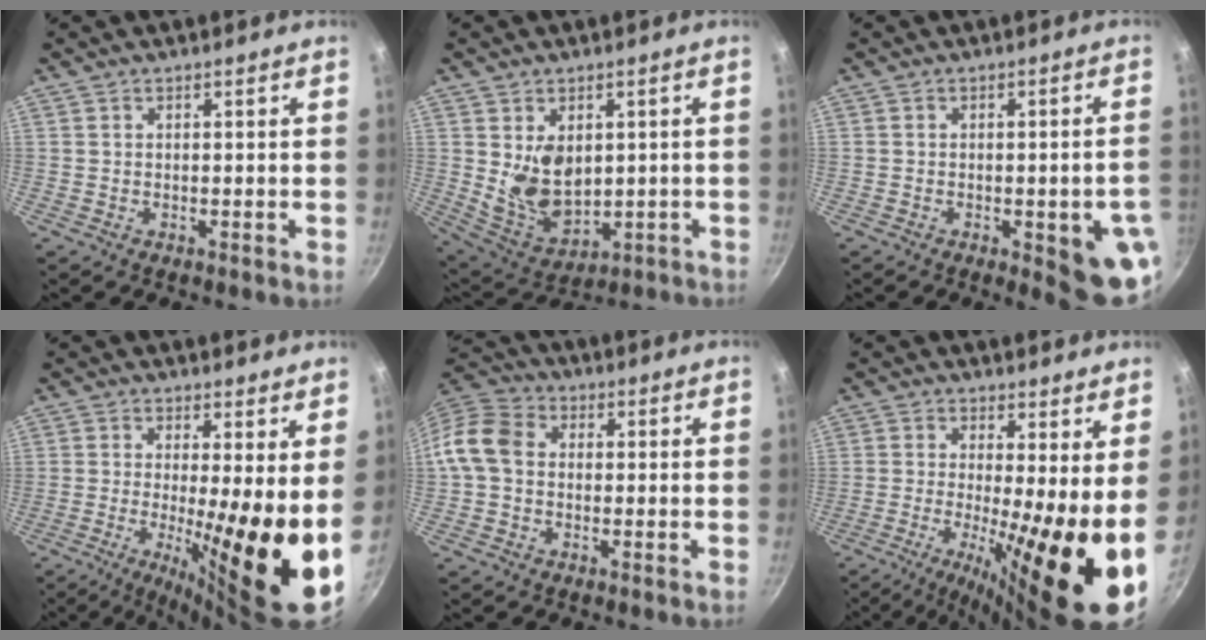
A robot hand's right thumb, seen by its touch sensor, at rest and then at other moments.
{"total": 9.0, "force": [0.5, 6.4, 6.3], "torque": [-0.089, -0.017, 0.037]}
{"total": 10.9, "force": [-3.0, 3.3, 9.9], "torque": [-0.090, 0.010, -0.032]}
{"total": 14.6, "force": [-0.3, 2.4, 14.4], "torque": [-0.212, -0.032, -0.003]}
{"total": 9.2, "force": [-0.1, 7.2, 5.6], "torque": [-0.091, 0.025, -0.024]}
{"total": 14.2, "force": [-0.9, 2.5, 14.0], "torque": [-0.220, -0.023, -0.018]}